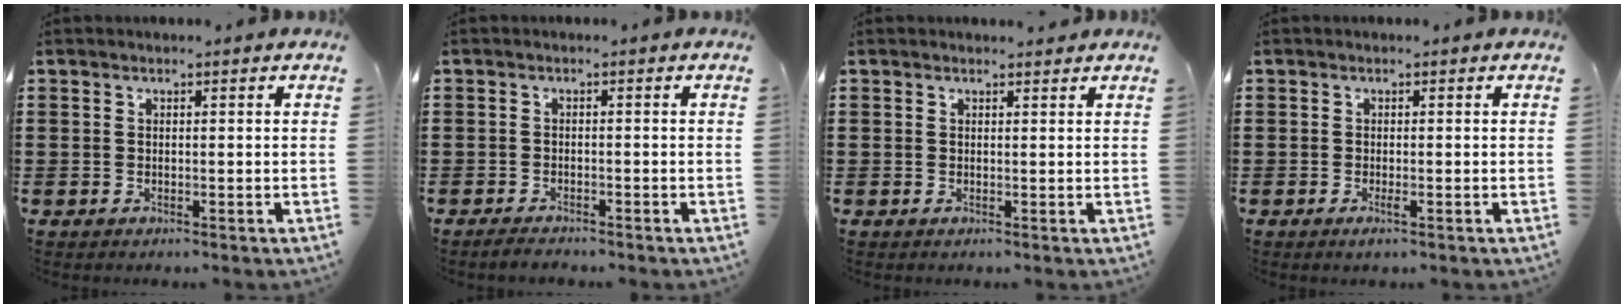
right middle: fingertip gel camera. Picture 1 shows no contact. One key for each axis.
{"total": 1.2, "fx": -1.2, "fy": 0.1, "fz": 0.2, "tx": -0.008, "ty": -0.002, "tz": -0.023}
{"total": 0.7, "fx": 0.6, "fy": 0.3, "fz": 0.0, "tx": 0.006, "ty": -0.003, "tz": 0.010}
{"total": 0.9, "fx": -0.4, "fy": 0.1, "fz": 0.9, "tx": -0.015, "ty": -0.005, "tz": -0.006}